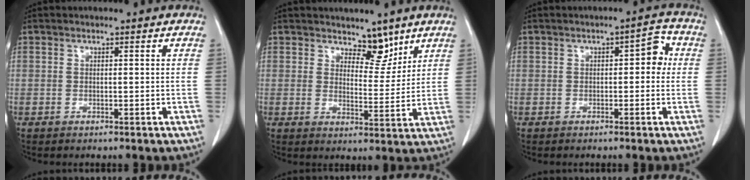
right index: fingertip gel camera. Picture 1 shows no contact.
{"total": 5.0, "force": [3.9, 2.3, 2.0], "torque": [-0.017, -0.009, 0.065]}
{"total": 3.8, "force": [0.2, 1.9, 3.3], "torque": [-0.035, 0.021, -0.001]}